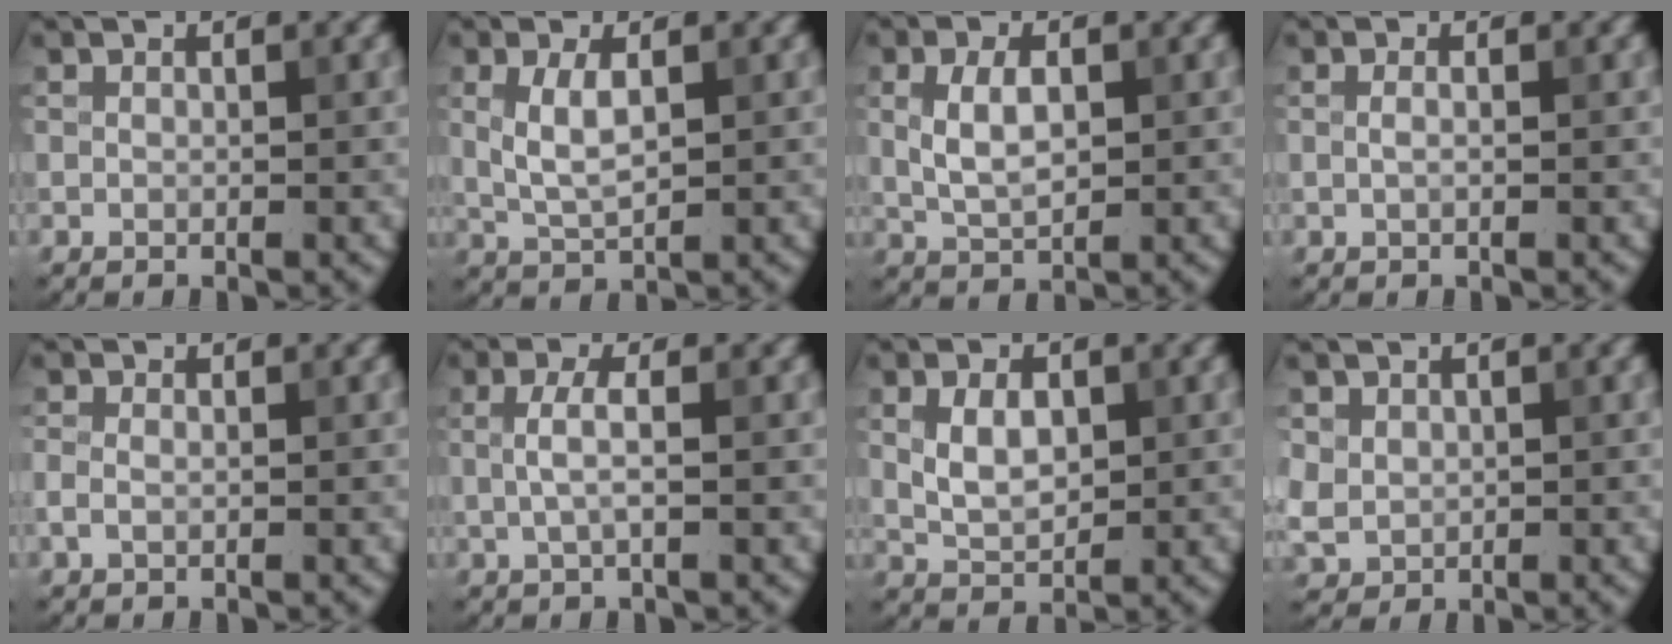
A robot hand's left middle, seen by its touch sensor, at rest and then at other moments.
{"total": 3.2, "force": [0.6, 1.3, 2.8], "torque": [-0.063, 0.000, 0.013]}
{"total": 3.6, "force": [0.5, 2.0, 3.0], "torque": [-0.066, 0.000, 0.012]}
{"total": 0.8, "force": [0.1, 0.3, 0.8], "torque": [-0.012, -0.010, -0.001]}
{"total": 1.1, "force": [-0.3, 0.8, 0.8], "torque": [-0.019, 0.000, -0.008]}
{"total": 2.2, "force": [0.1, 0.5, 2.1], "torque": [-0.045, 0.003, 0.003]}
{"total": 3.6, "force": [0.6, 2.3, 2.8], "torque": [-0.060, 0.000, 0.013]}
{"total": 2.3, "force": [0.5, 2.1, 0.8], "torque": [-0.018, -0.004, 0.015]}